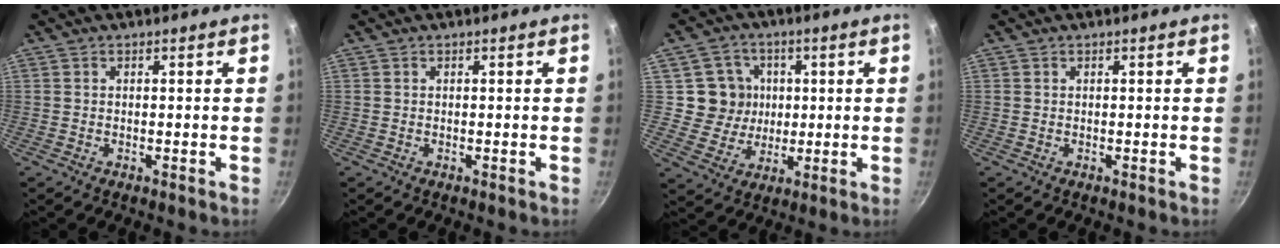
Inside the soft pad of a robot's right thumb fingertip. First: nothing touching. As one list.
[{"total": 0.0}, {"total": 8.9, "force": [1.3, 8.6, 2.2], "torque": [-0.003, -0.003, 0.020]}, {"total": 0.0}]